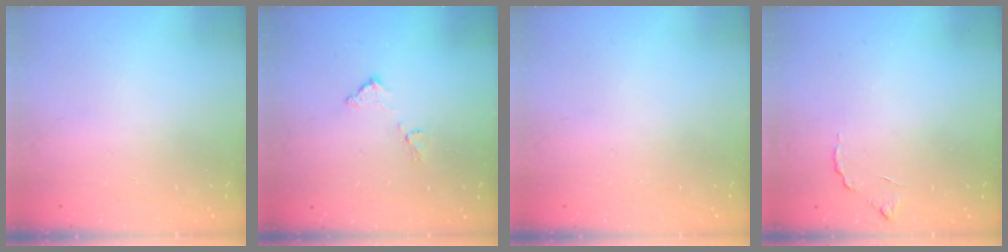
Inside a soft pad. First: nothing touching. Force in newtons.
{"total": 7.5, "press": 7.5, "slide": 0.3}
{"total": 0.0}
{"total": 6.0, "press": 6.0, "slide": 0.4}